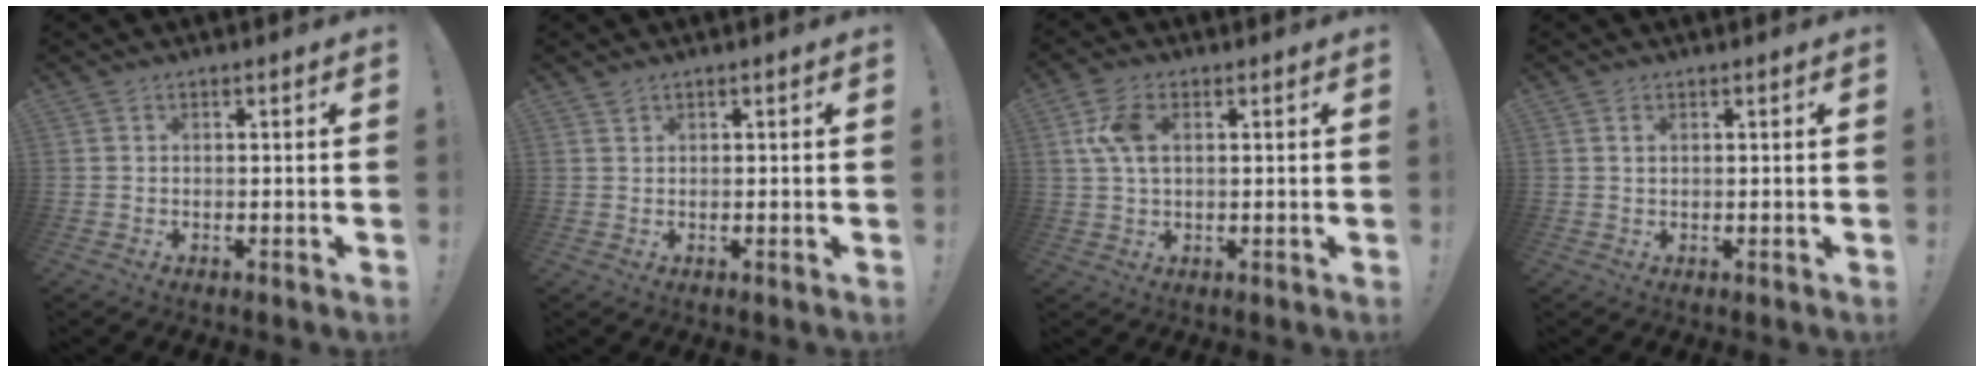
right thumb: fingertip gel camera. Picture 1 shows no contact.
{"total": 1.0, "force": [0.9, 0.3, 0.2], "torque": [0.004, -0.004, 0.016]}
{"total": 7.6, "force": [1.9, 4.3, 6.0], "torque": [-0.128, 0.007, 0.037]}
{"total": 0.8, "force": [0.4, 0.5, 0.5], "torque": [-0.011, 0.001, 0.007]}